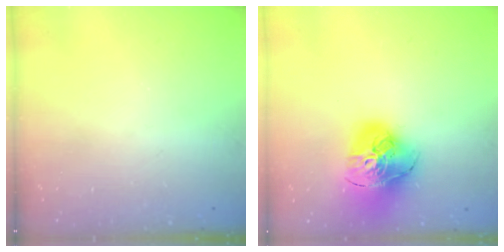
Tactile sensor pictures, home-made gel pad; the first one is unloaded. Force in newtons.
{"total": 19.9, "press": 19.8, "slide": 2.2}